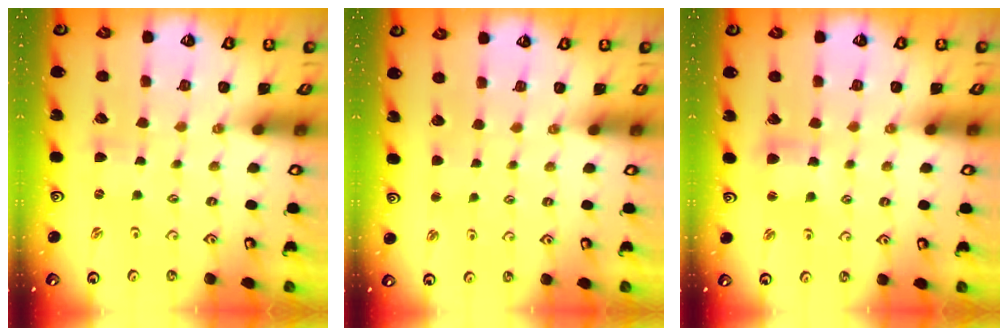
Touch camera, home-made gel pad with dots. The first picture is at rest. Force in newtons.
{"total": 1.9, "press": 1.9, "slide": 0.3}
{"total": 6.1, "press": 6.0, "slide": 0.9}